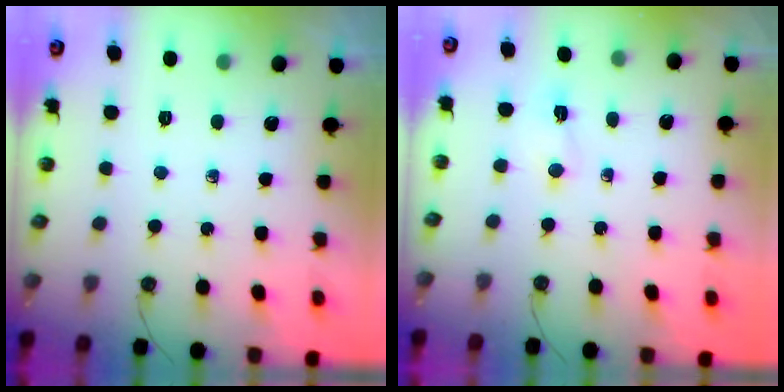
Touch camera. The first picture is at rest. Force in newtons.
{"total": 2.3, "press": 2.2, "slide": 0.7}